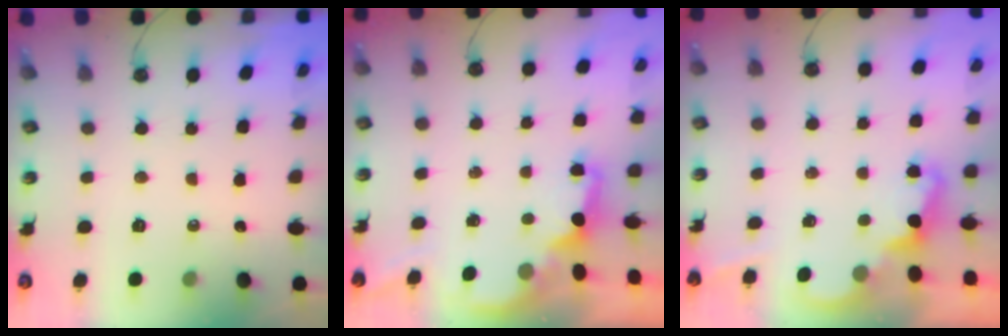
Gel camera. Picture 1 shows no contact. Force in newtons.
{"total": 1.8, "press": 1.6, "slide": 0.8}
{"total": 2.5, "press": 2.4, "slide": 0.5}